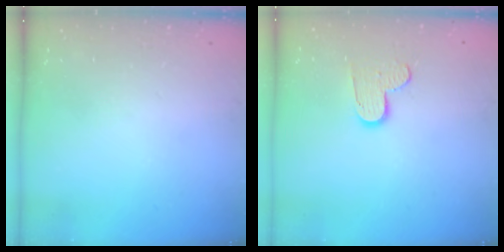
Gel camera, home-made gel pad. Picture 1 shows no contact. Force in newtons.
{"total": 8.2, "press": 8.2, "slide": 0.5}